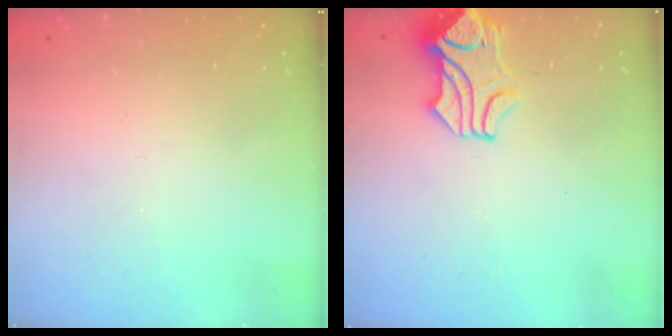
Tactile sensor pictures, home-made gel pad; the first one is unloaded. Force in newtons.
{"total": 1.0, "press": 0.7, "slide": 0.7}